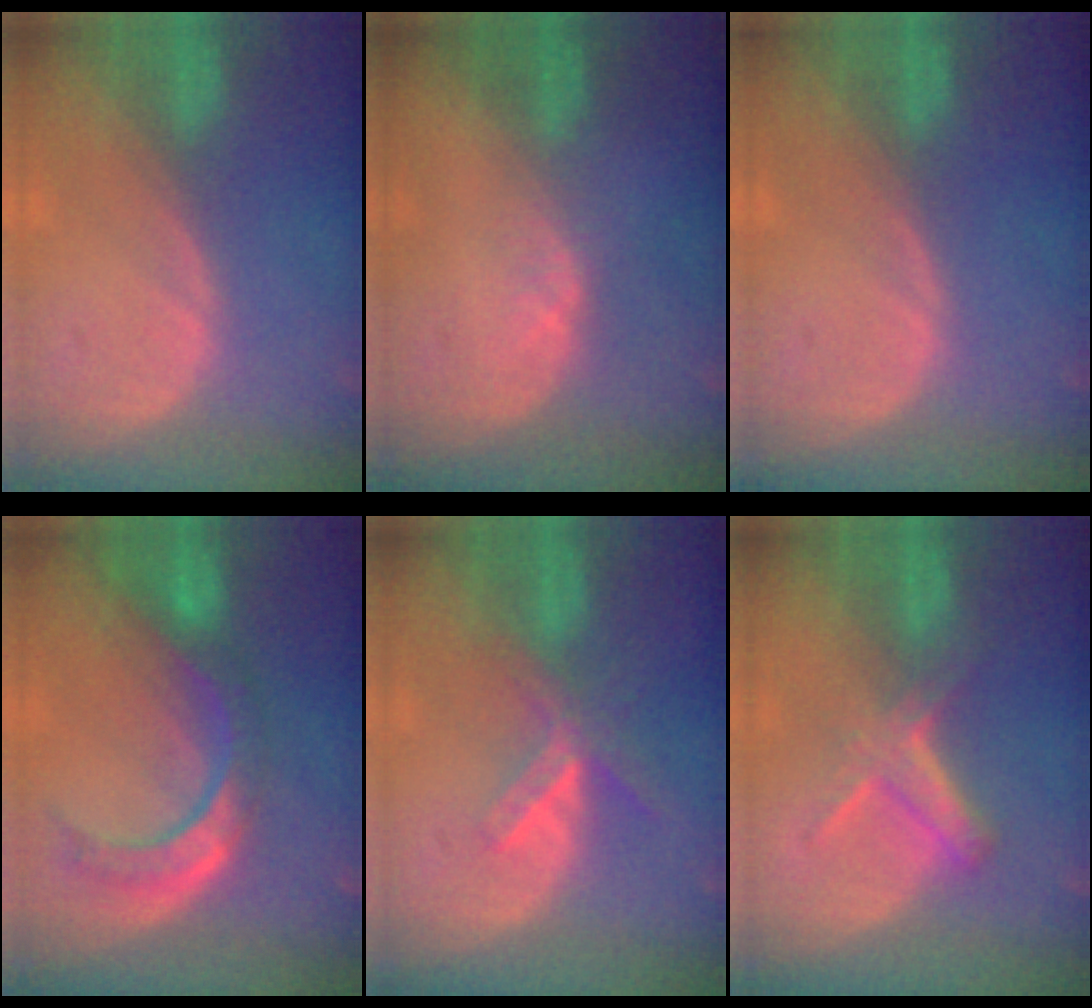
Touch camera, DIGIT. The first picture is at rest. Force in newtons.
{"total": 1.7, "press": 1.5, "slide": 0.8}
{"total": 0.0}
{"total": 8.2, "press": 7.2, "slide": 3.9}
{"total": 5.5, "press": 4.9, "slide": 2.6}
{"total": 5.9, "press": 5.1, "slide": 3.0}